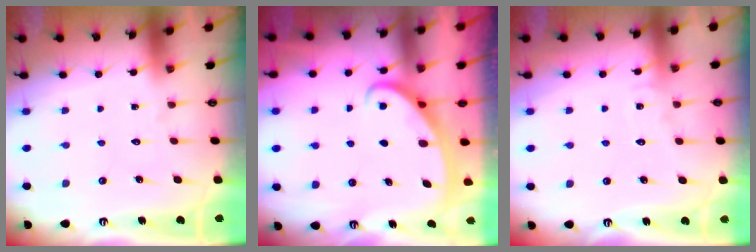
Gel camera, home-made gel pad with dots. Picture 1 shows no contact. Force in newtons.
{"total": 2.6, "press": 2.6, "slide": 0.4}
{"total": 5.2, "press": 5.2, "slide": 0.5}